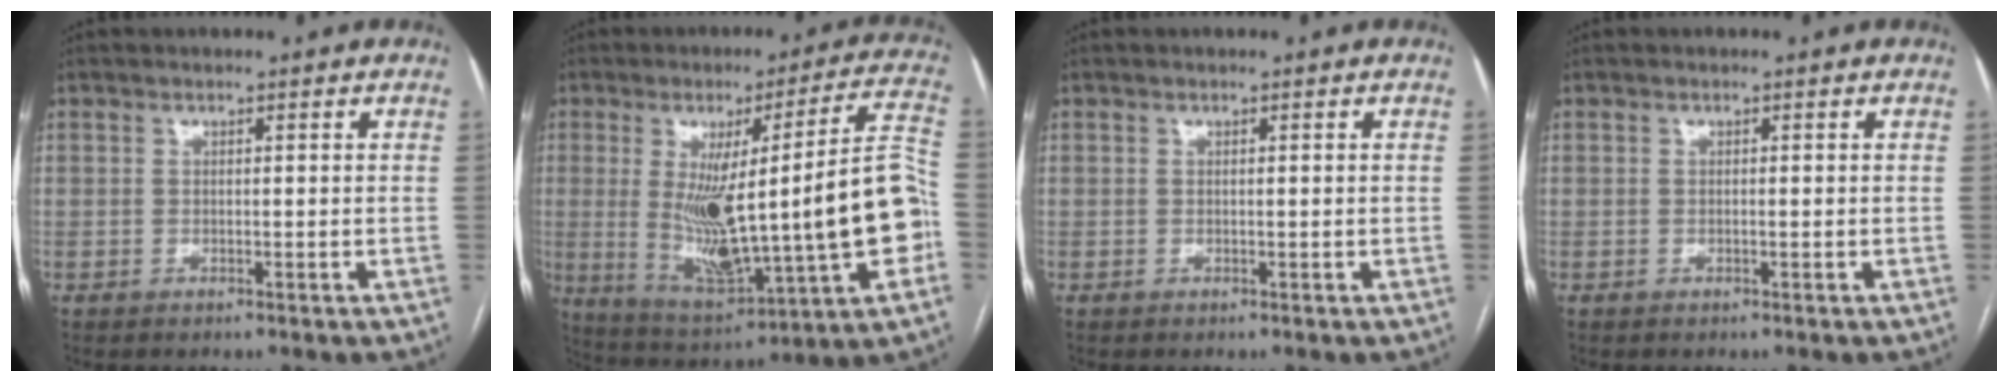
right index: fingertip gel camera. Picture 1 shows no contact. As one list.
[{"total": 23.9, "force": [-2.1, 2.3, 23.7], "torque": [-0.350, 0.013, -0.016]}, {"total": 0.0}, {"total": 0.0}]